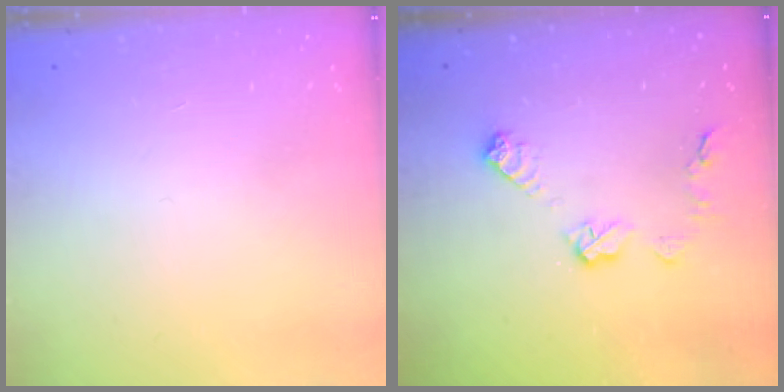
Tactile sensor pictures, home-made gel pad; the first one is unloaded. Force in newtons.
{"total": 9.1, "press": 9.1, "slide": 0.5}